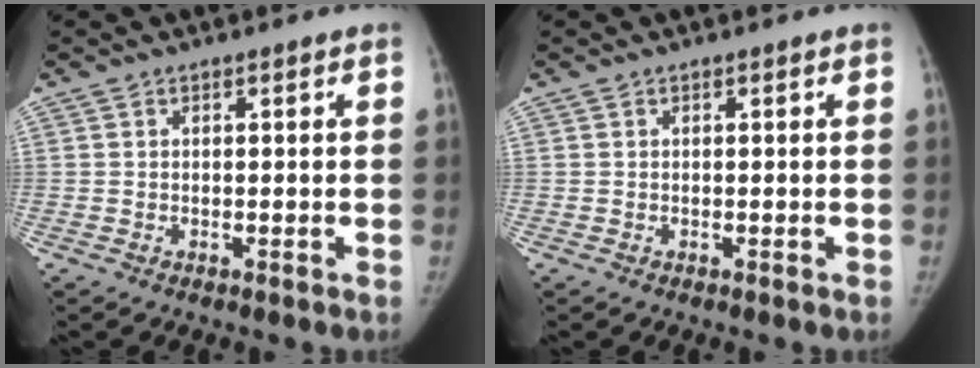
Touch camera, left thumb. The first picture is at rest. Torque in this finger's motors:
{"motor_torque": [0.04, 0.03, 0.18, -0.17, 0.00]}